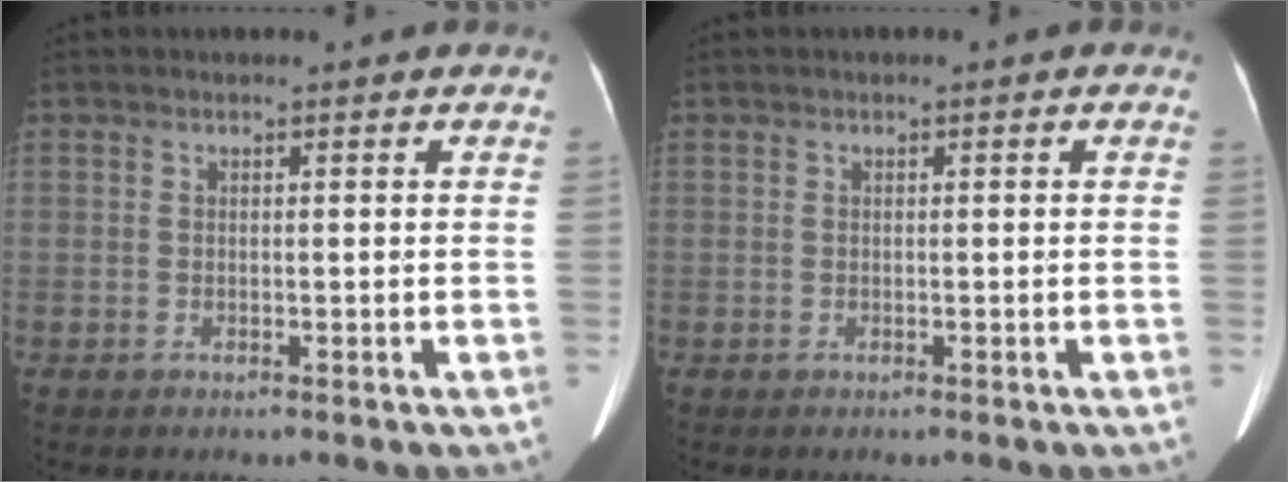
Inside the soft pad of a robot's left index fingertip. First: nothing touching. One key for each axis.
{"total": 0.0}